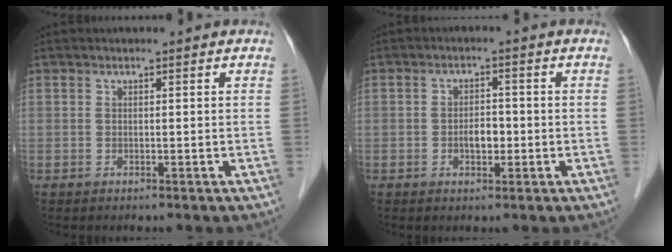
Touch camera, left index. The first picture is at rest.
{"total": 2.9, "force": [-1.0, 1.5, 2.3], "torque": [-0.038, 0.001, -0.014]}